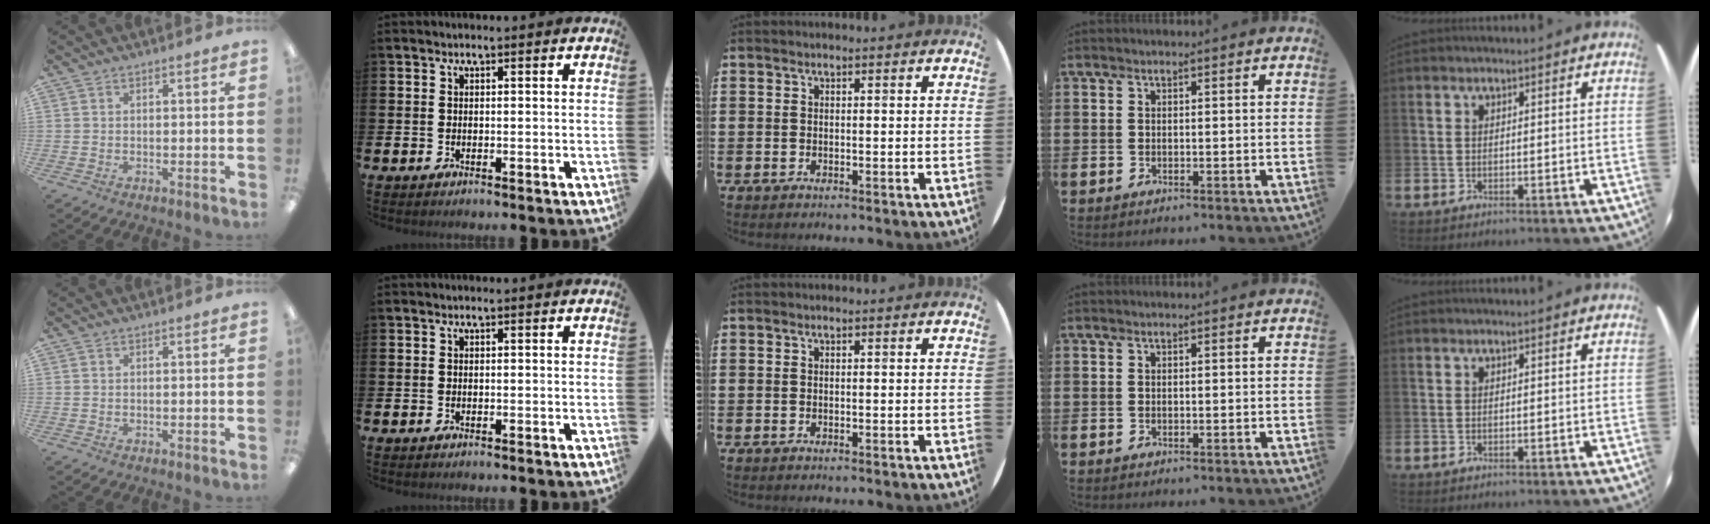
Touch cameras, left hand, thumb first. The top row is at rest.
{}